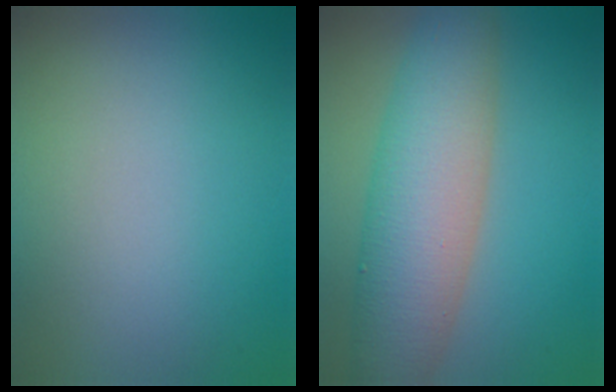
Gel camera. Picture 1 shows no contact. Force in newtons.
{"total": 8.4, "press": 8.4, "slide": 0.3}